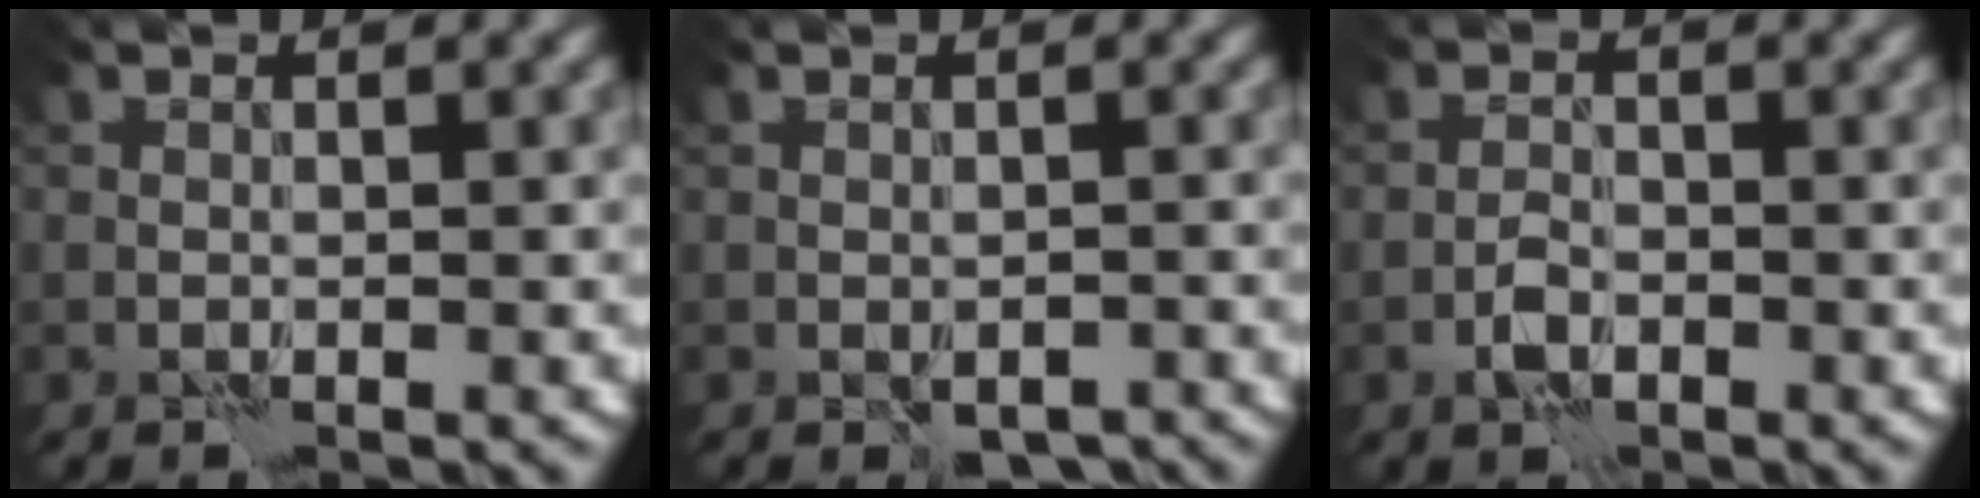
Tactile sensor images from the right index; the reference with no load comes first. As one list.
[{"total": 3.2, "force": [-2.3, 1.6, 1.6], "torque": [-0.024, -0.003, -0.029]}, {"total": 2.0, "force": [-1.1, 1.1, 1.3], "torque": [-0.021, 0.006, -0.024]}]